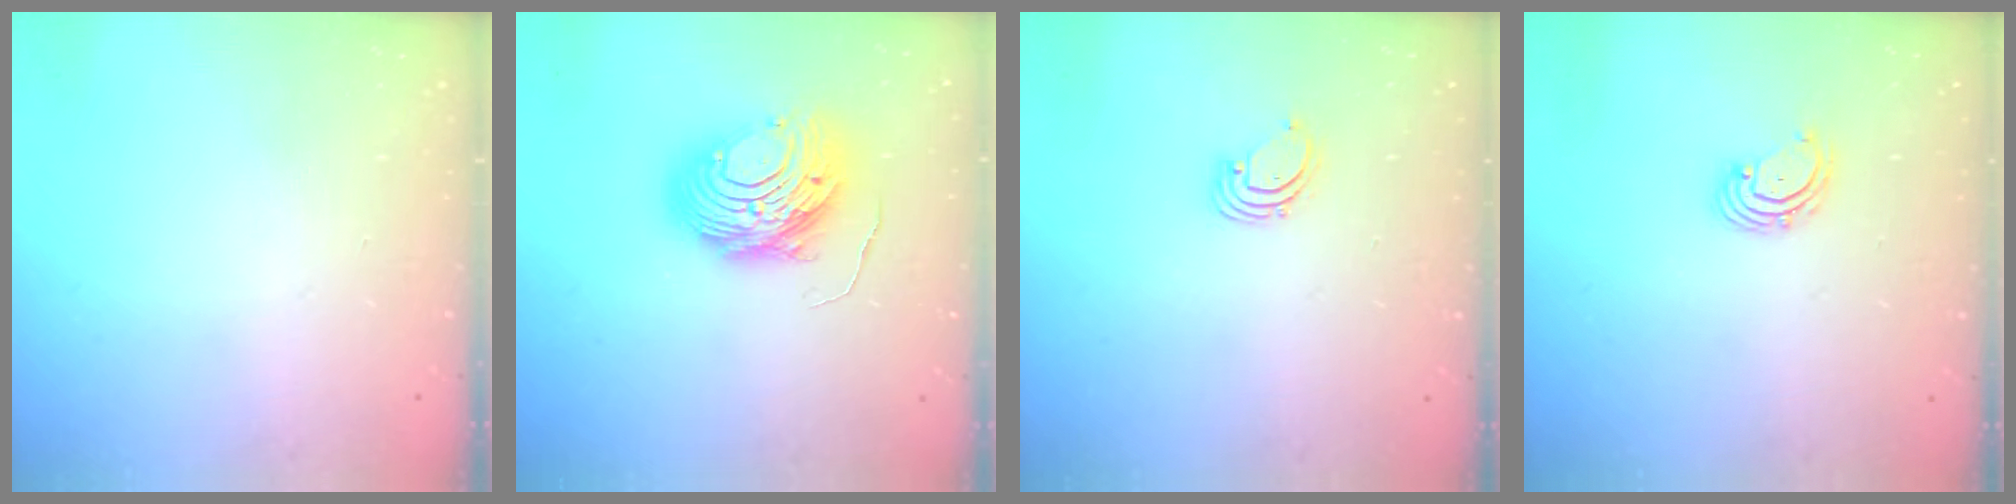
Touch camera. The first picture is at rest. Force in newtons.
{"total": 12.5, "press": 12.5, "slide": 0.7}
{"total": 1.4, "press": 1.4, "slide": 0.1}
{"total": 2.6, "press": 2.5, "slide": 0.6}